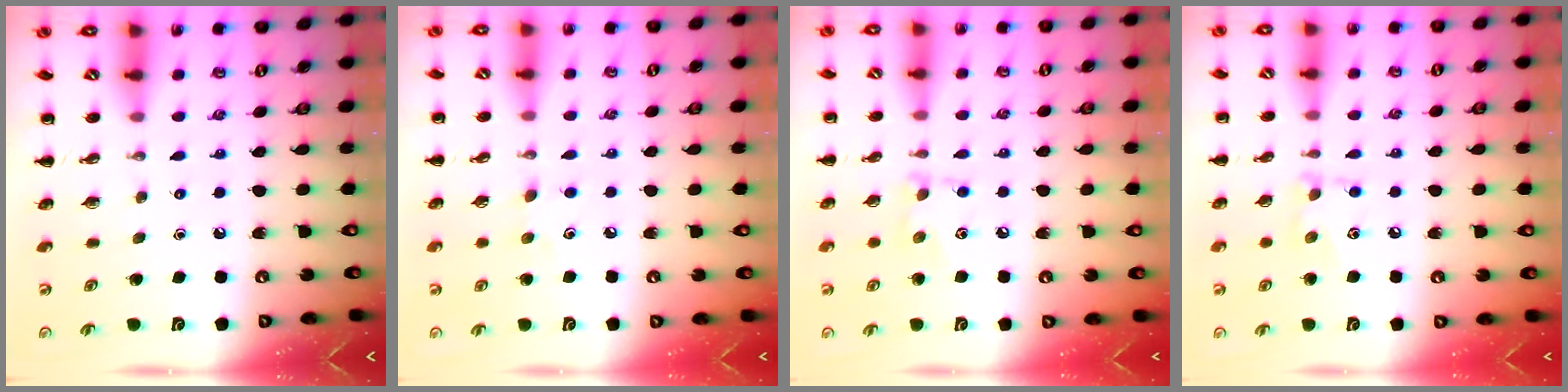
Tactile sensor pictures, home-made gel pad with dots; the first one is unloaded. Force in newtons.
{"total": 5.1, "press": 4.9, "slide": 1.5}
{"total": 5.6, "press": 5.5, "slide": 0.5}
{"total": 5.6, "press": 5.5, "slide": 0.5}